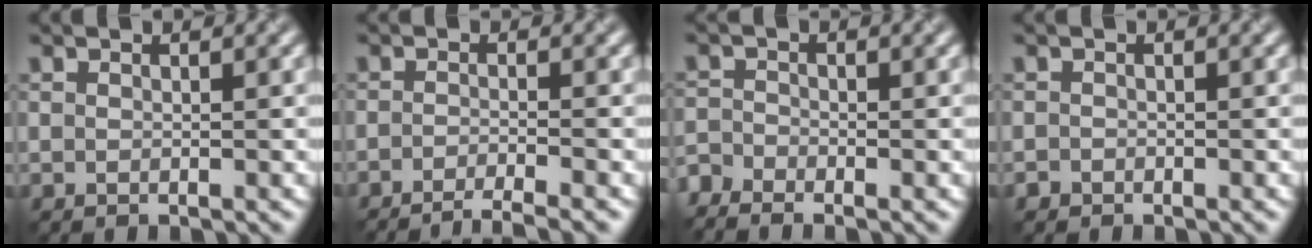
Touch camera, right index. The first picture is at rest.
{"total": 3.2, "force": [-2.5, 0.3, 2.0], "torque": [-0.033, 0.004, -0.051]}
{"total": 2.5, "force": [-2.4, 0.5, 0.7], "torque": [-0.027, -0.014, -0.049]}
{"total": 0.6, "force": [-0.4, 0.4, -0.1], "torque": [0.004, 0.001, -0.009]}